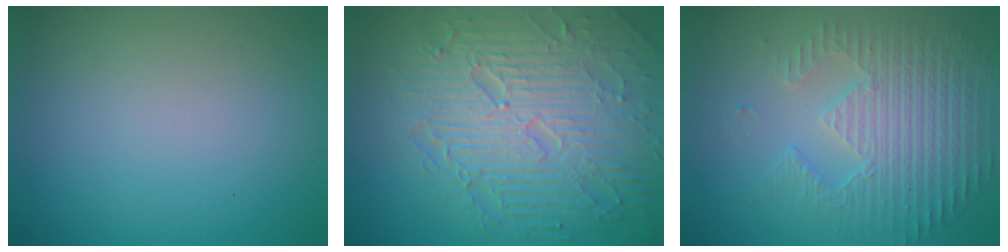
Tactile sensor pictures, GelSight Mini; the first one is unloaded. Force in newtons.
{"total": 10.0, "press": 6.5, "slide": 7.6}
{"total": 3.9, "press": 3.6, "slide": 1.5}